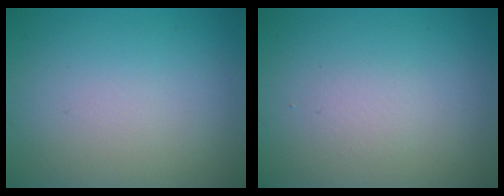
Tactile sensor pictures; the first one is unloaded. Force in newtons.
{"total": 0.9, "press": 0.9, "slide": 0.2}